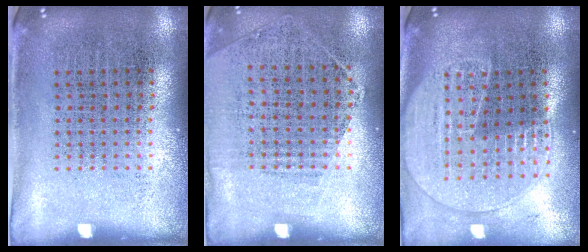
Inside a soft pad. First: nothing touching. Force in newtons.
{"total": 1.1, "press": 0.9, "slide": 0.6}
{"total": 1.8, "press": 1.7, "slide": 0.7}